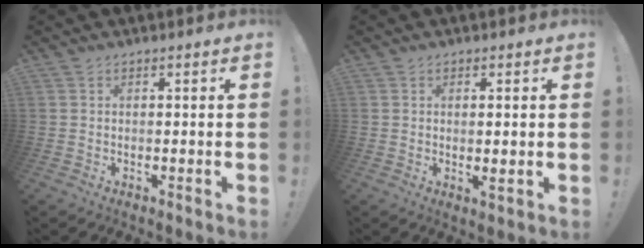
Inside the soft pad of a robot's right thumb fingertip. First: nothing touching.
{"total": 2.4, "force": [0.5, 0.3, 2.3], "torque": [-0.026, -0.010, 0.006]}